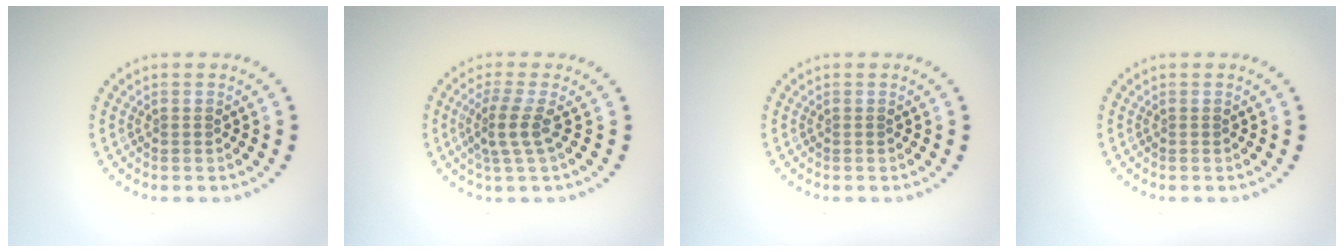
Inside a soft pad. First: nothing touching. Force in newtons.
{"total": 2.7, "press": 1.9, "slide": 1.9}
{"total": 0.0}
{"total": 0.0}